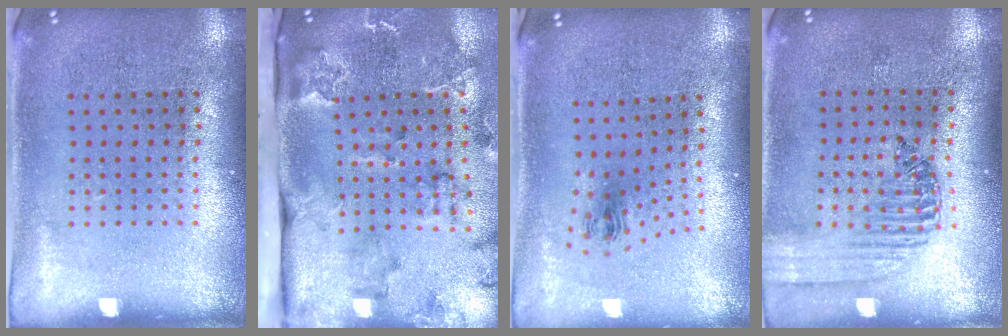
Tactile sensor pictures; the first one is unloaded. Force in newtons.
{"total": 2.6, "press": 2.4, "slide": 1.1}
{"total": 1.0, "press": 0.4, "slide": 0.9}
{"total": 1.4, "press": 1.4, "slide": 0.4}